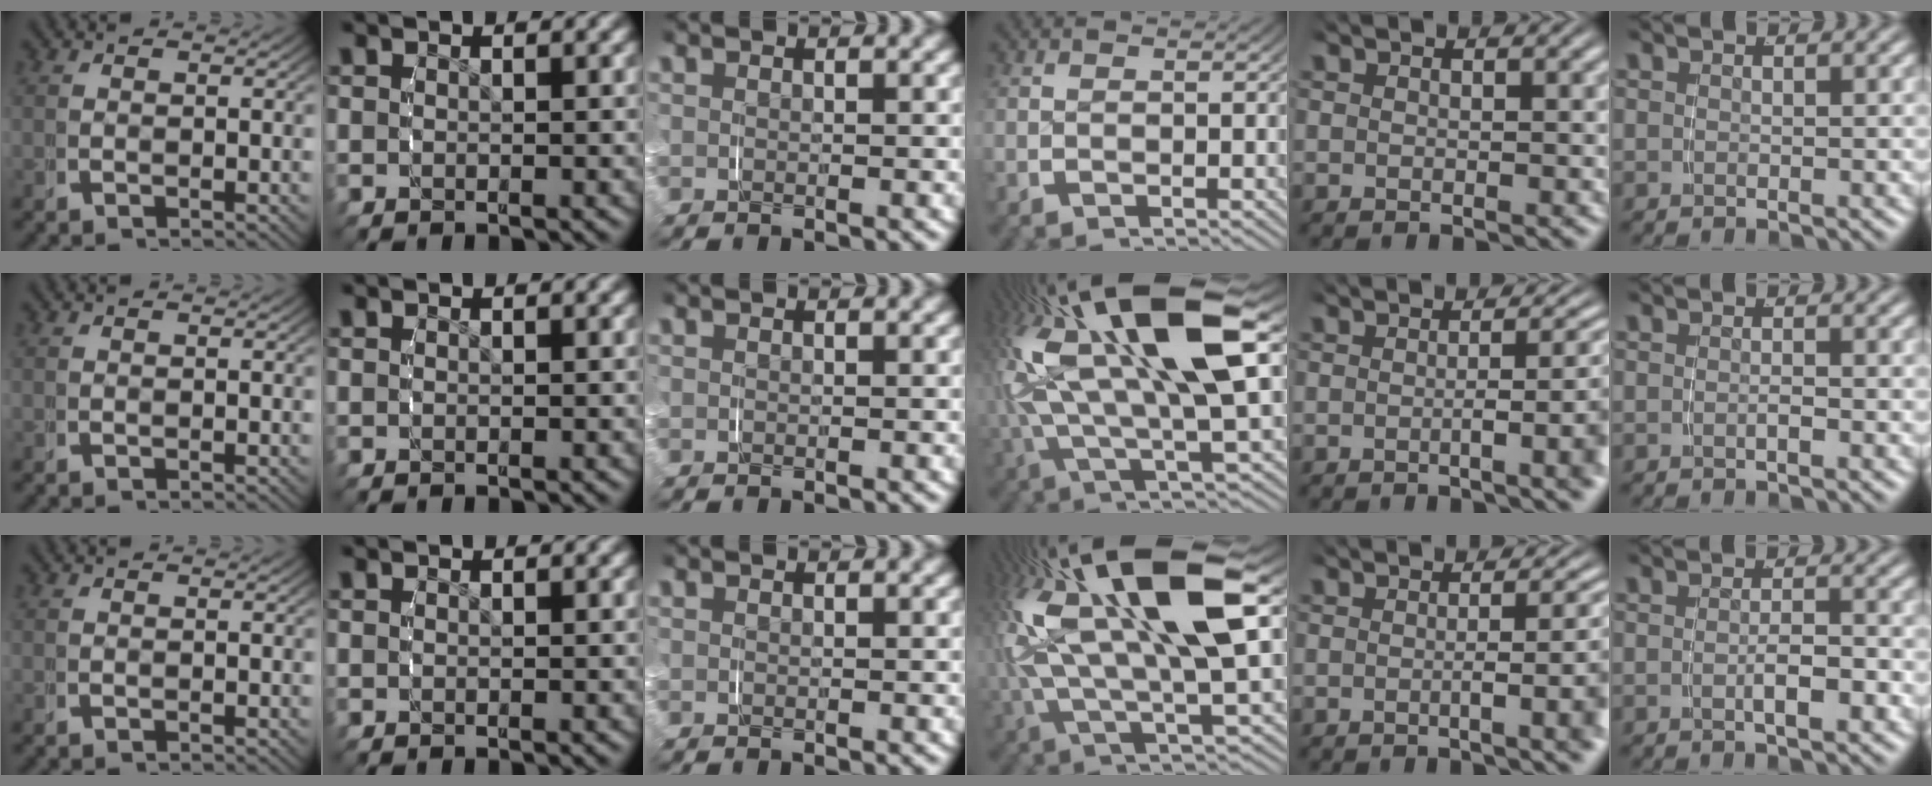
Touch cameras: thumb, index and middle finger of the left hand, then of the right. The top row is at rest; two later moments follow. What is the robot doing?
{"motion": "grasp_and_lifting", "object": "phone"}